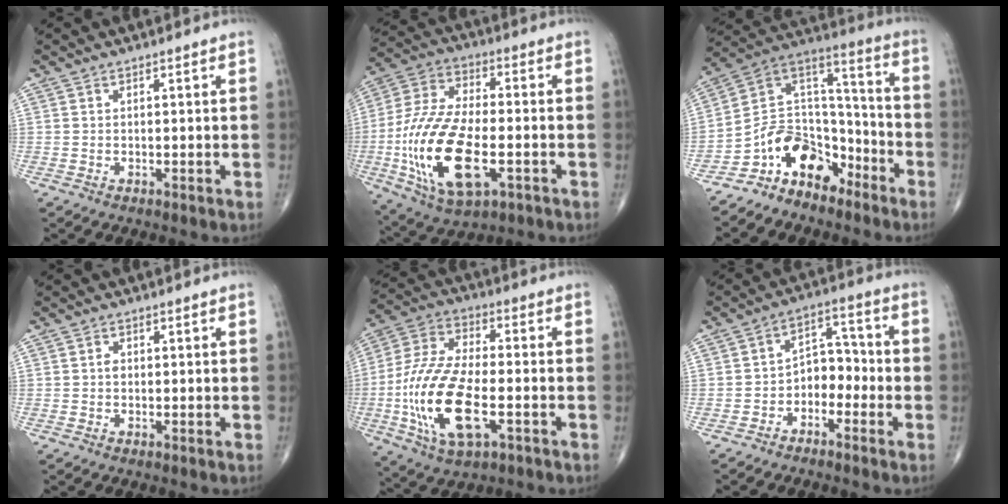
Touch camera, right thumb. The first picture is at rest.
{"total": 21.3, "force": [-5.1, 10.2, 18.0], "torque": [-0.370, 0.010, -0.084]}
{"total": 14.2, "force": [-9.2, 8.5, 6.6], "torque": [-0.086, 0.110, -0.175]}
{"total": 1.1, "force": [0.0, 0.9, 0.6], "torque": [-0.006, 0.003, -0.002]}
{"total": 19.2, "force": [-4.7, 8.7, 16.4], "torque": [-0.342, 0.015, -0.083]}
{"total": 6.7, "force": [-2.7, 4.7, 3.9], "torque": [-0.031, 0.043, -0.058]}